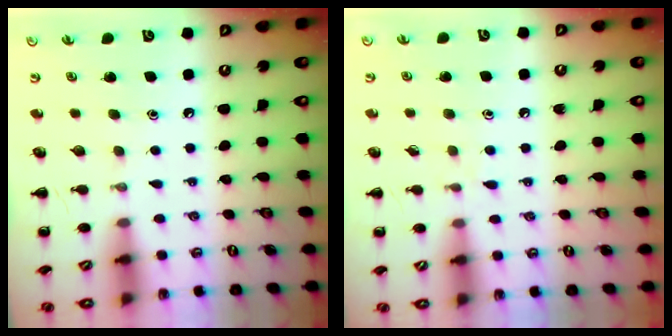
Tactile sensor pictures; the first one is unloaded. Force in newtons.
{"total": 4.9, "press": 4.5, "slide": 1.8}